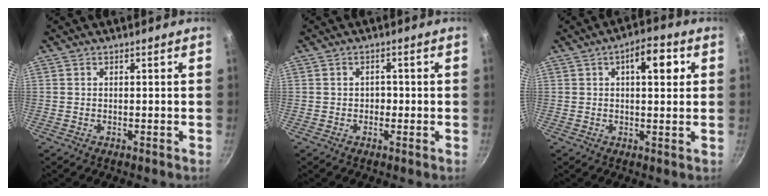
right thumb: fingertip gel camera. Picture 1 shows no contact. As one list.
[{"total": 1.5, "force": [-0.4, 1.3, 0.7], "torque": [-0.003, 0.006, -0.007]}, {"total": 7.8, "force": [2.2, 3.5, 6.6], "torque": [-0.071, 0.004, 0.023]}]